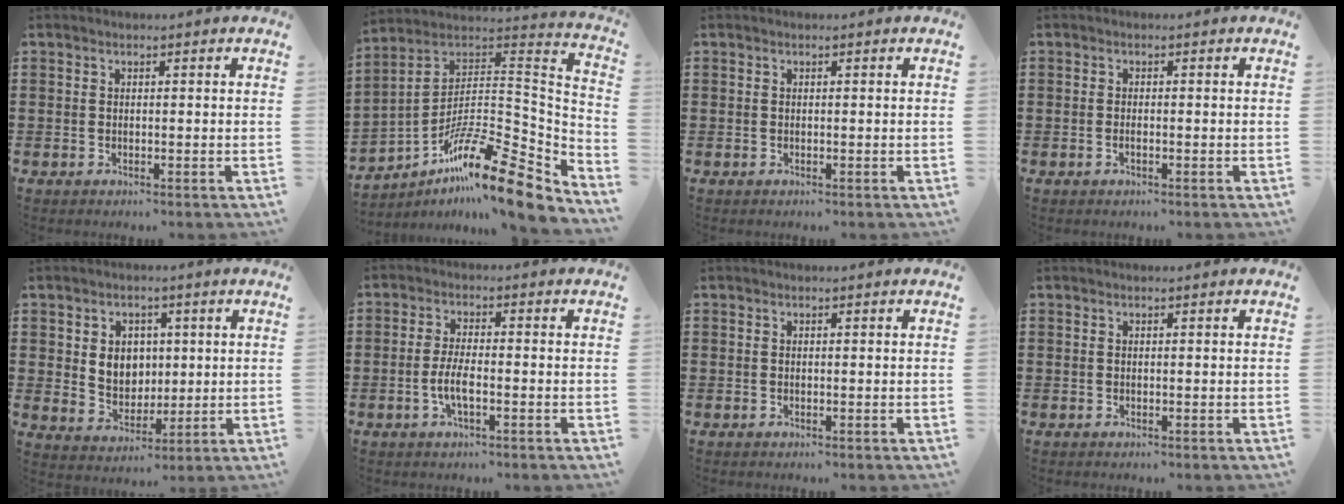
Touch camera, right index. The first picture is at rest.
{"total": 15.2, "force": [-11.0, 2.6, 10.1], "torque": [-0.155, 0.014, -0.203]}
{"total": 0.0}
{"total": 0.7, "force": [-0.4, 0.1, 0.6], "torque": [-0.014, -0.006, -0.005]}
{"total": 5.2, "force": [1.1, 4.6, 2.1], "torque": [-0.045, 0.007, 0.015]}
{"total": 4.1, "force": [-1.3, 1.1, 3.7], "torque": [-0.083, -0.004, -0.030]}
{"total": 0.0}
{"total": 0.0}